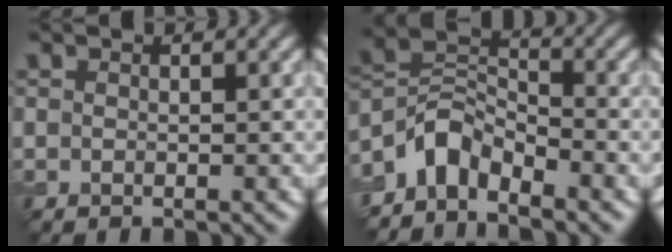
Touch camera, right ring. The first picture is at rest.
{"total": 4.4, "force": [-3.3, 2.2, 1.8], "torque": [-0.030, 0.009, -0.075]}